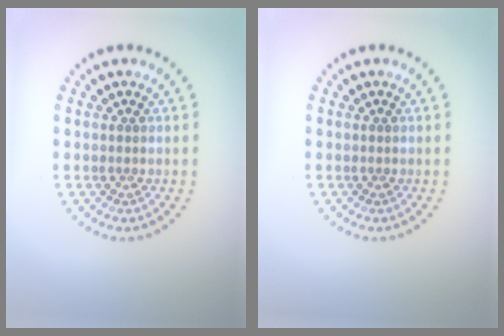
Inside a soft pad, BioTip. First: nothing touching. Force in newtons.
{"total": 0.0}